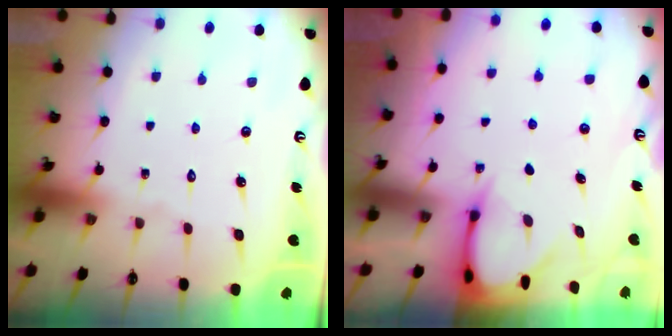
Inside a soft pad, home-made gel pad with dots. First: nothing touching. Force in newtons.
{"total": 3.4, "press": 3.4, "slide": 0.3}